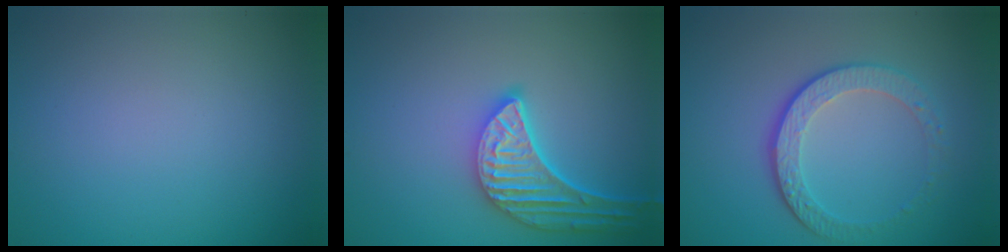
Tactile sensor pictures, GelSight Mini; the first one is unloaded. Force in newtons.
{"total": 5.2, "press": 4.2, "slide": 3.0}
{"total": 4.2, "press": 3.1, "slide": 2.8}